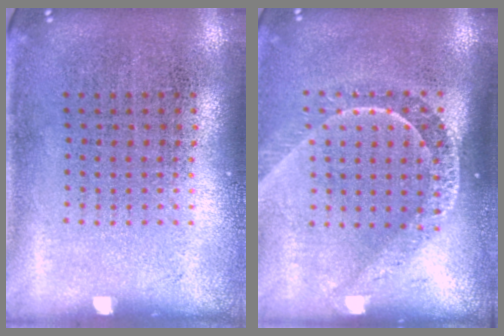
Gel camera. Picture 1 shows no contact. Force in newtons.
{"total": 2.1, "press": 1.6, "slide": 1.3}